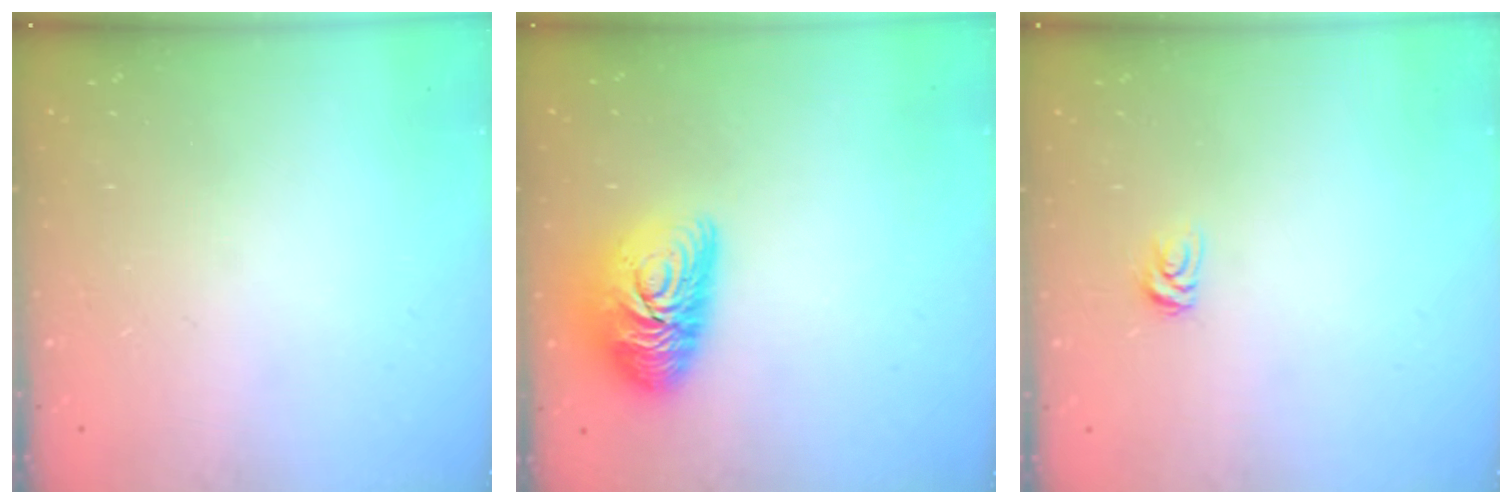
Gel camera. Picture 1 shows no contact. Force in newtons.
{"total": 13.0, "press": 13.0, "slide": 0.8}
{"total": 3.8, "press": 3.8, "slide": 0.2}